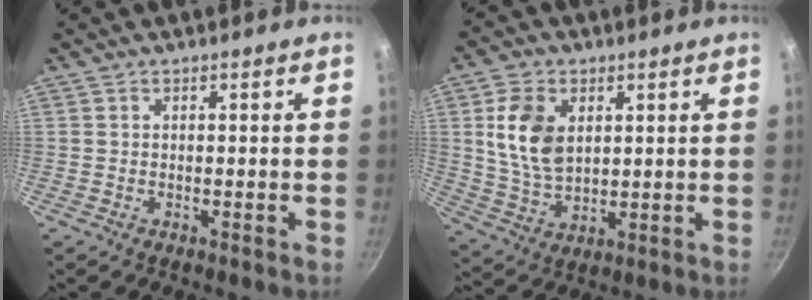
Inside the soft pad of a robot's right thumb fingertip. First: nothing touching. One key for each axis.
{"total": 10.8, "fx": 2.9, "fy": 7.3, "fz": 7.4, "tx": -0.125, "ty": -0.017, "tz": 0.062}